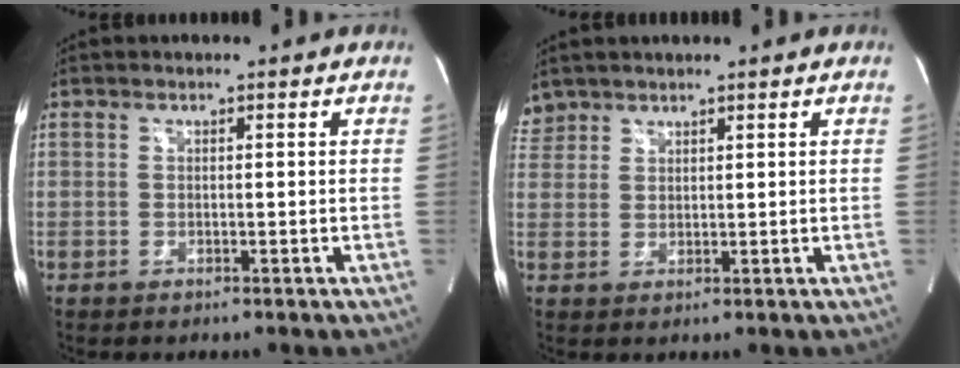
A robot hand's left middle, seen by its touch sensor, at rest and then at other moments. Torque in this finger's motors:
{"motor_torque": [0.62, -0.73, 0.04, 0.01]}